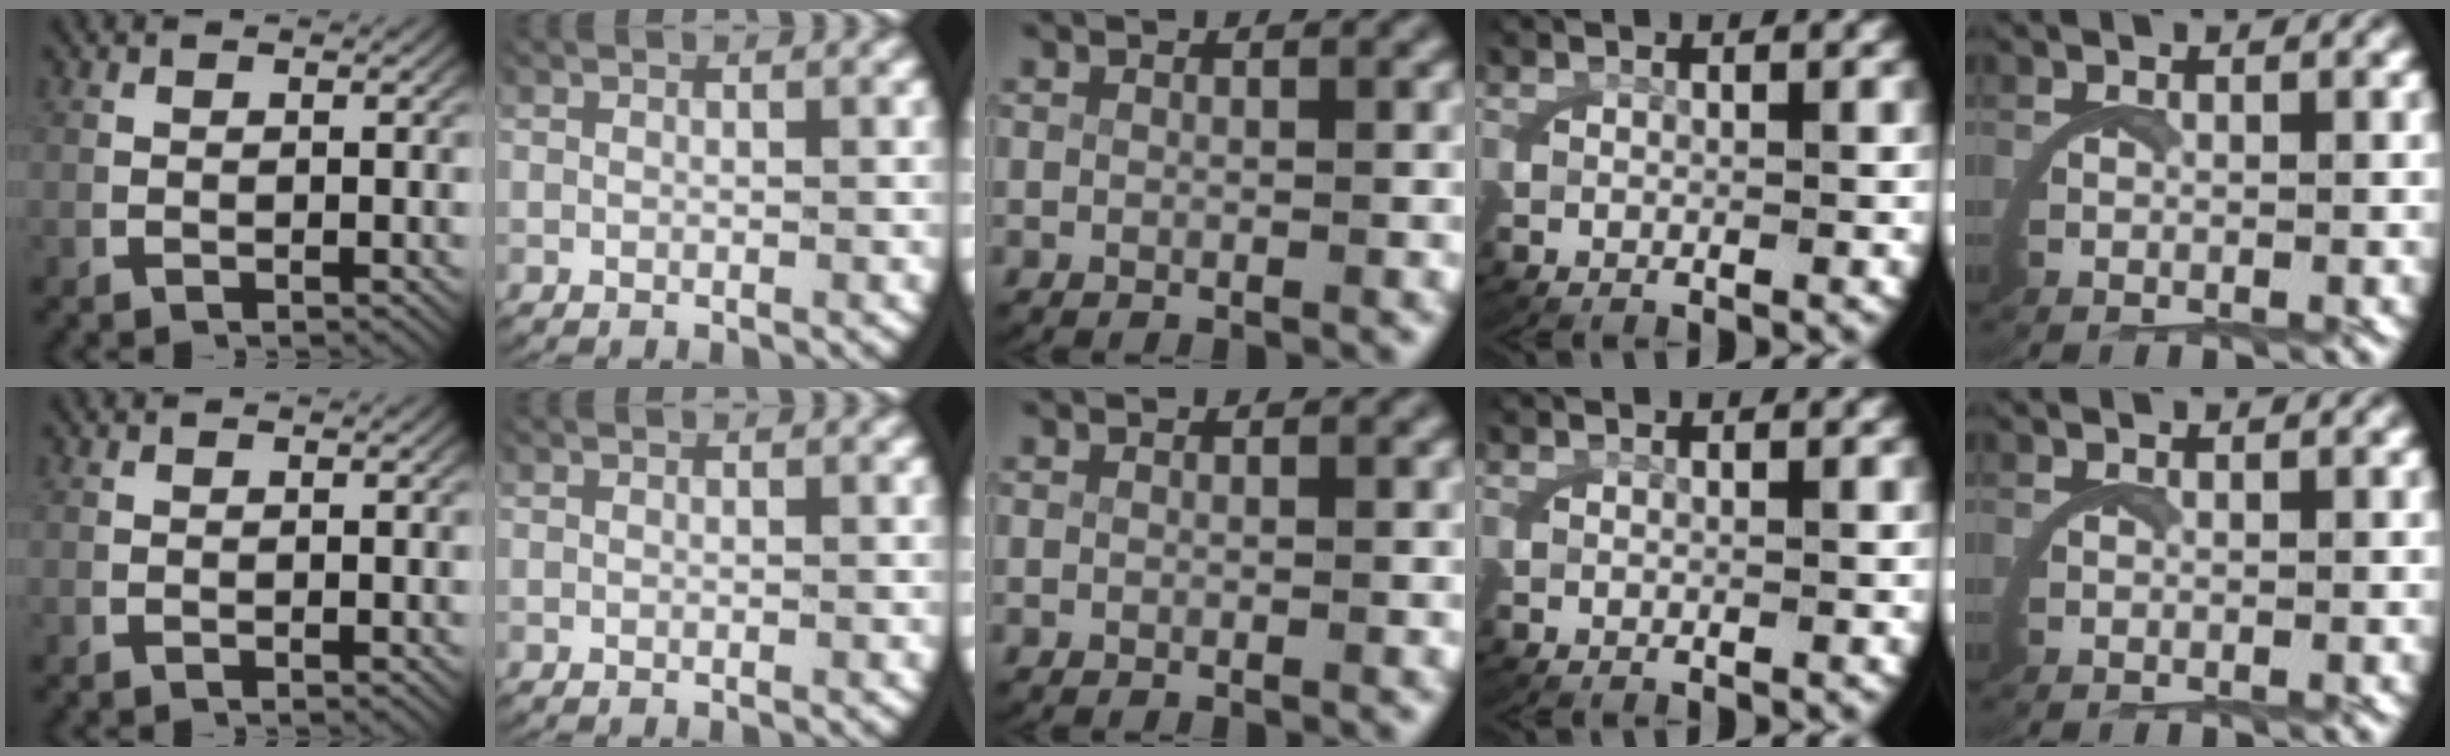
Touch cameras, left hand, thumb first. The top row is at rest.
{"ring": {"total": 0.9, "force": [0.1, -0.9, -0.4], "torque": [0.002, -0.007, 0.009]}}